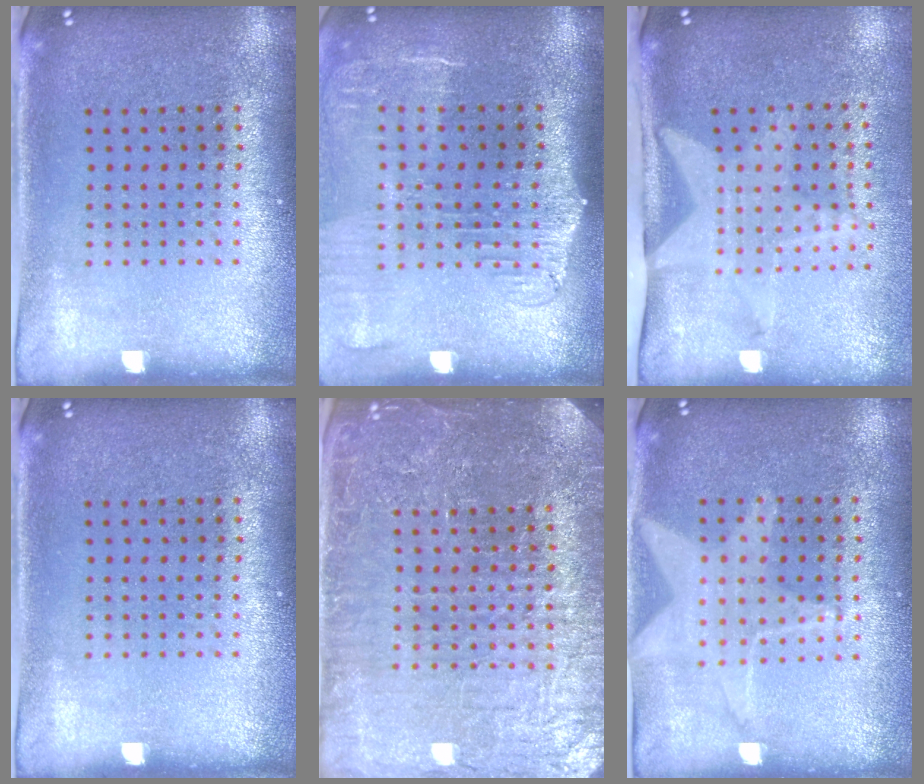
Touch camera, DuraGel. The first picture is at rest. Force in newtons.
{"total": 2.1, "press": 1.7, "slide": 1.2}
{"total": 2.1, "press": 1.5, "slide": 1.4}
{"total": 0.0}
{"total": 5.0, "press": 4.6, "slide": 1.9}
{"total": 1.3, "press": 1.3, "slide": 0.4}